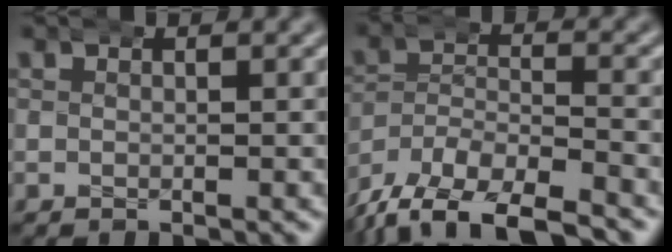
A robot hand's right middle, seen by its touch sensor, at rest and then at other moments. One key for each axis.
{"total": 9.5, "fx": -6.4, "fy": 5.5, "fz": 4.4, "tx": -0.077, "ty": -0.028, "tz": -0.105}